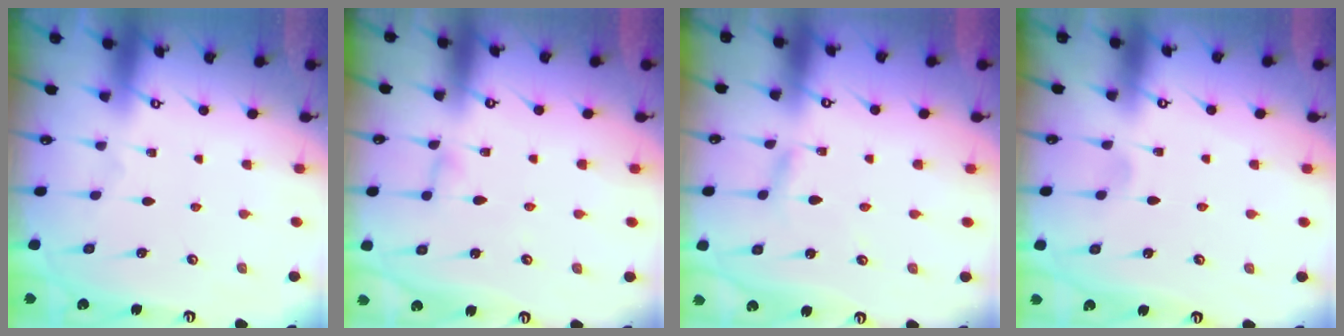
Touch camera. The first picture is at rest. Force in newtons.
{"total": 3.4, "press": 3.4, "slide": 0.4}
{"total": 2.5, "press": 2.5, "slide": 0.2}
{"total": 2.3, "press": 2.3, "slide": 0.3}